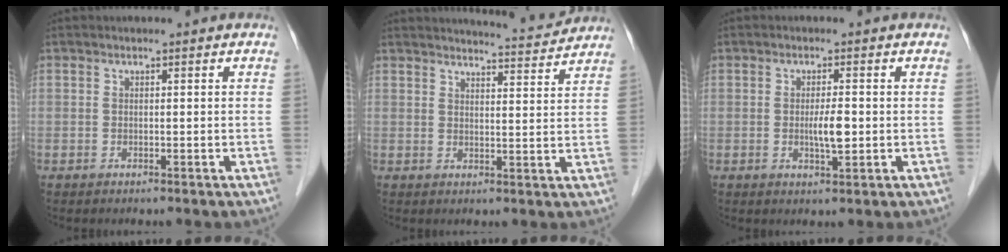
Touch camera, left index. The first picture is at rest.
{"total": 7.7, "force": [7.6, -0.2, 1.2], "torque": [-0.028, -0.004, 0.094]}
{"total": 3.1, "force": [-0.2, 0.5, 3.0], "torque": [-0.056, -0.003, -0.003]}